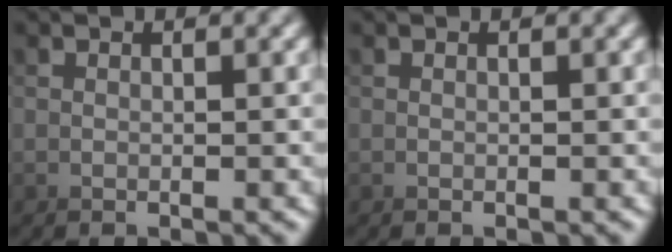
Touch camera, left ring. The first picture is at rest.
{"total": 0.0}